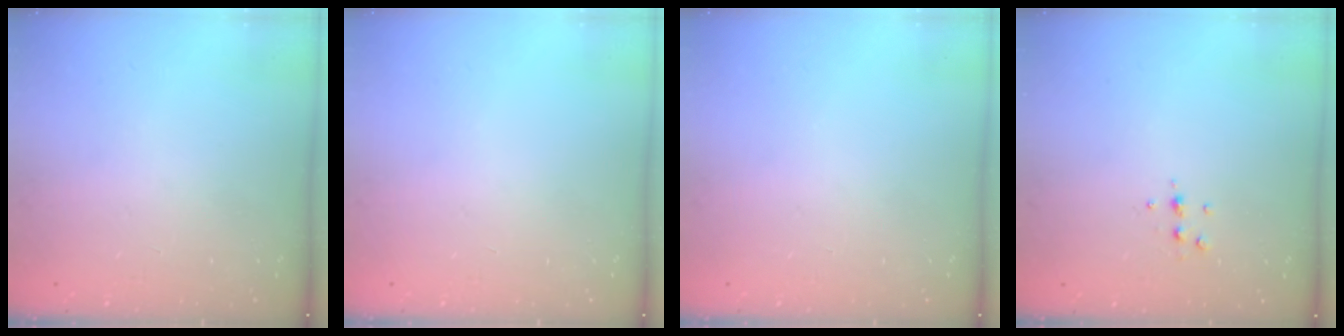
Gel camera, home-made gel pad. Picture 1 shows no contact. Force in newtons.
{"total": 0.0}
{"total": 0.0}
{"total": 4.7, "press": 4.6, "slide": 1.0}